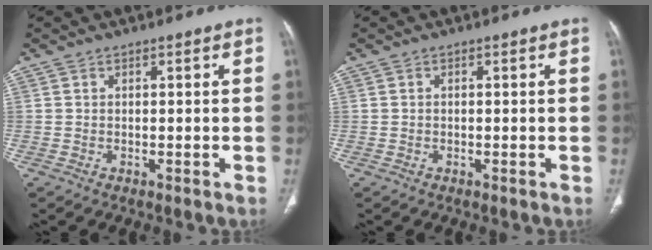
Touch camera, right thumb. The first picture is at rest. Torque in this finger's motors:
{"motor_torque": [-0.19, 0.06, 0.01, 0.43, 0.09]}